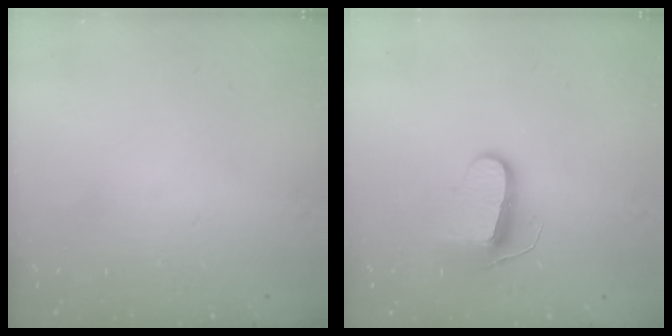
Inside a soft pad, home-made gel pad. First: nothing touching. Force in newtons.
{"total": 9.4, "press": 9.4, "slide": 0.5}